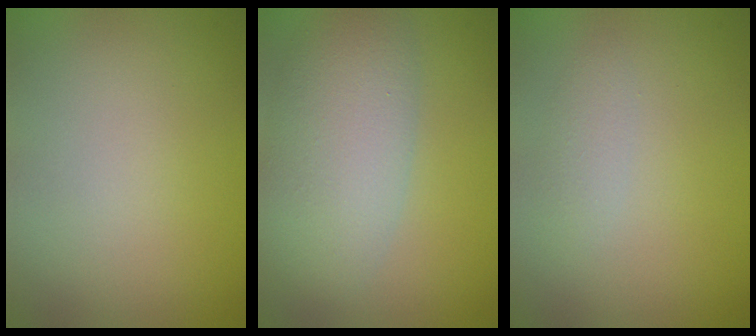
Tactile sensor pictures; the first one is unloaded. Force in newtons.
{"total": 6.4, "press": 6.4, "slide": 0.3}
{"total": 1.1, "press": 1.1, "slide": 0.0}